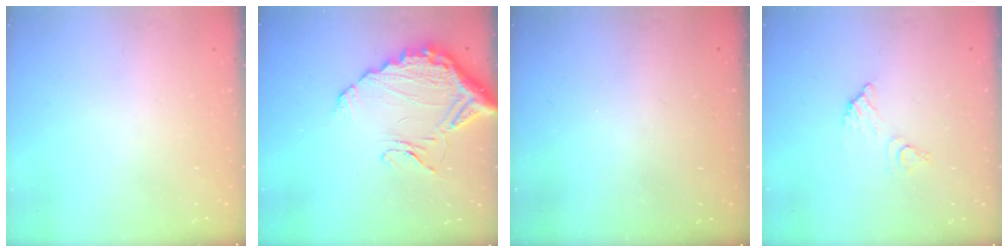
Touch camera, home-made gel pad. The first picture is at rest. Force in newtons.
{"total": 15.0, "press": 15.0, "slide": 1.2}
{"total": 3.3, "press": 3.3, "slide": 0.1}
{"total": 5.0, "press": 5.0, "slide": 0.3}